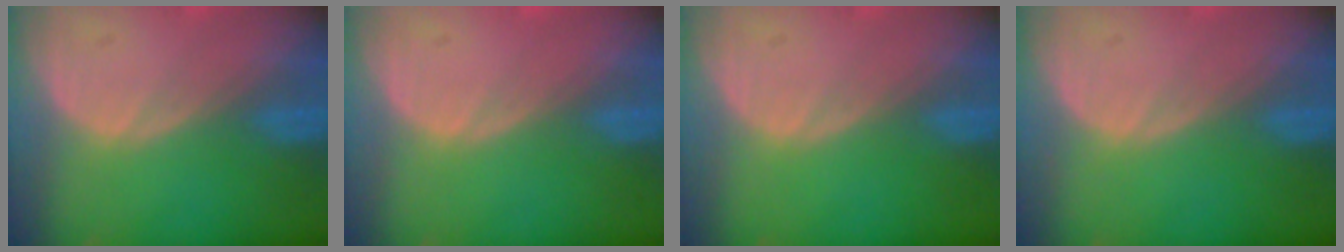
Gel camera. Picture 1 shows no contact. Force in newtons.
{"total": 0.5, "press": 0.1, "slide": 0.5}
{"total": 0.0}
{"total": 0.0}